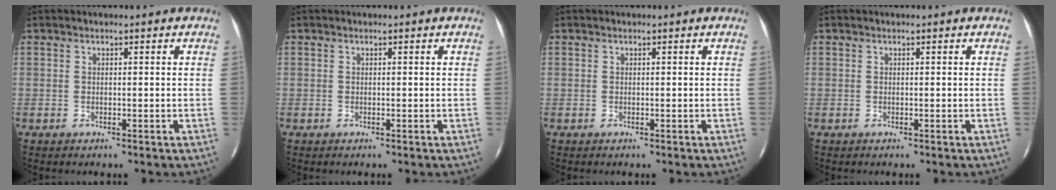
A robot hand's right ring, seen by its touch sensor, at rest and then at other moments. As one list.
[{"total": 0.0}, {"total": 0.0}, {"total": 0.0}]